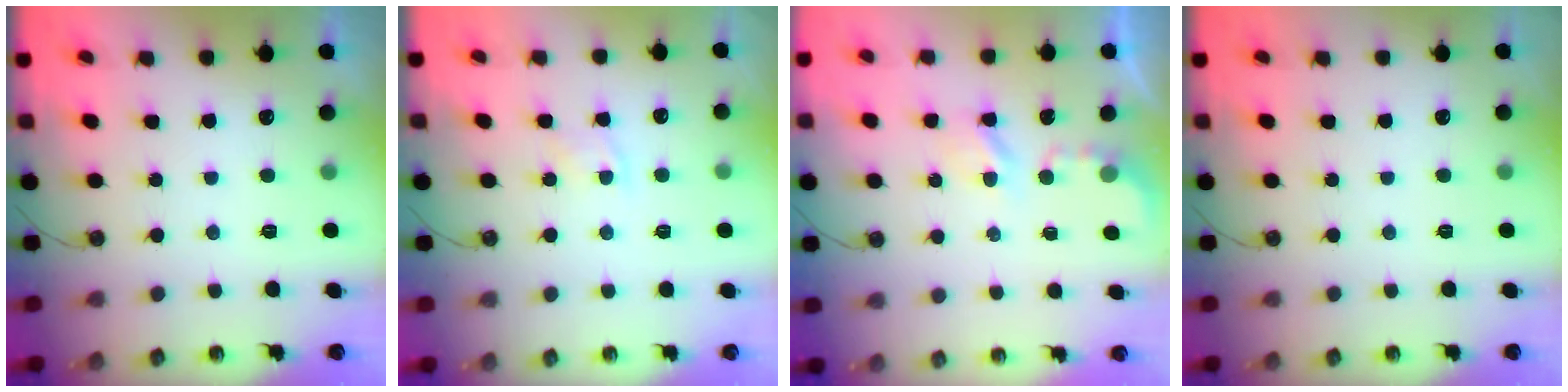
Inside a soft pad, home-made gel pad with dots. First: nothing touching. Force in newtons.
{"total": 4.5, "press": 4.5, "slide": 0.5}
{"total": 2.9, "press": 2.9, "slide": 0.4}
{"total": 0.0}